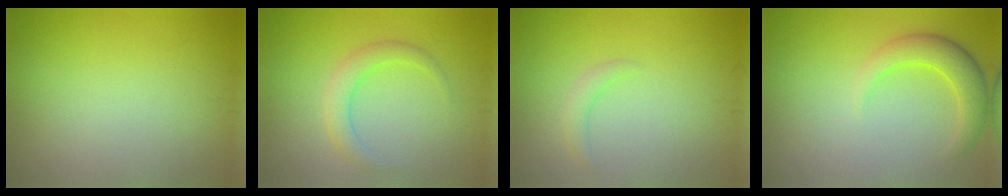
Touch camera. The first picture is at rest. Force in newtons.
{"total": 2.4, "press": 2.4, "slide": 0.0}
{"total": 1.2, "press": 1.2, "slide": 0.2}
{"total": 3.5, "press": 3.4, "slide": 0.2}